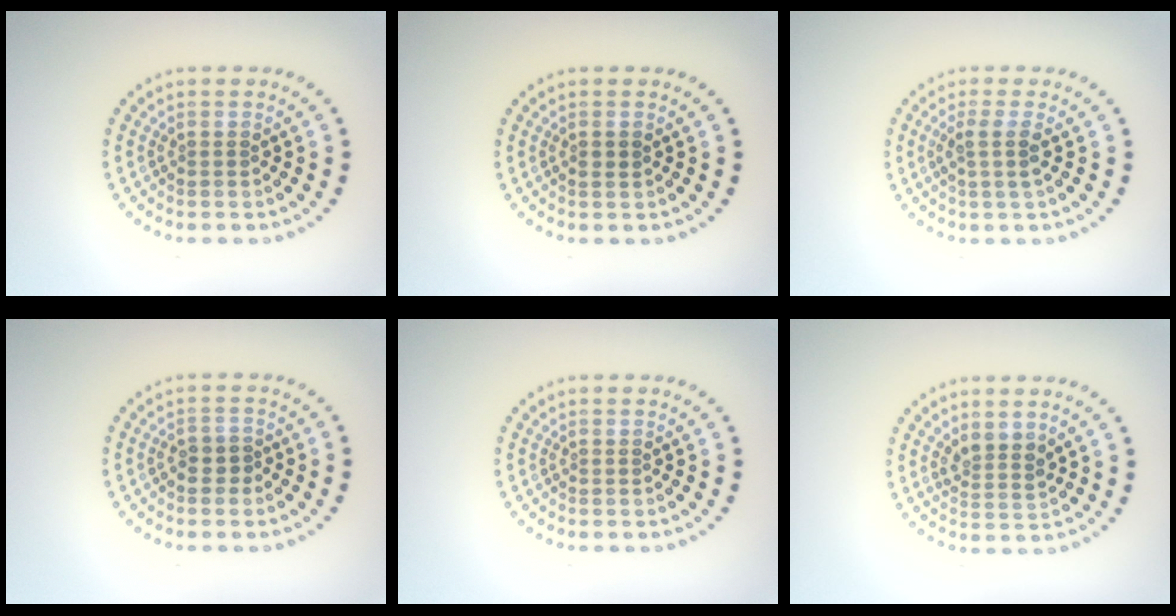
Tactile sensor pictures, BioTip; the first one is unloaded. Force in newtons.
{"total": 0.8, "press": 0.8, "slide": 0.4}
{"total": 1.9, "press": 1.5, "slide": 1.0}
{"total": 1.4, "press": 1.2, "slide": 0.6}
{"total": 0.0}
{"total": 2.1, "press": 1.7, "slide": 1.2}